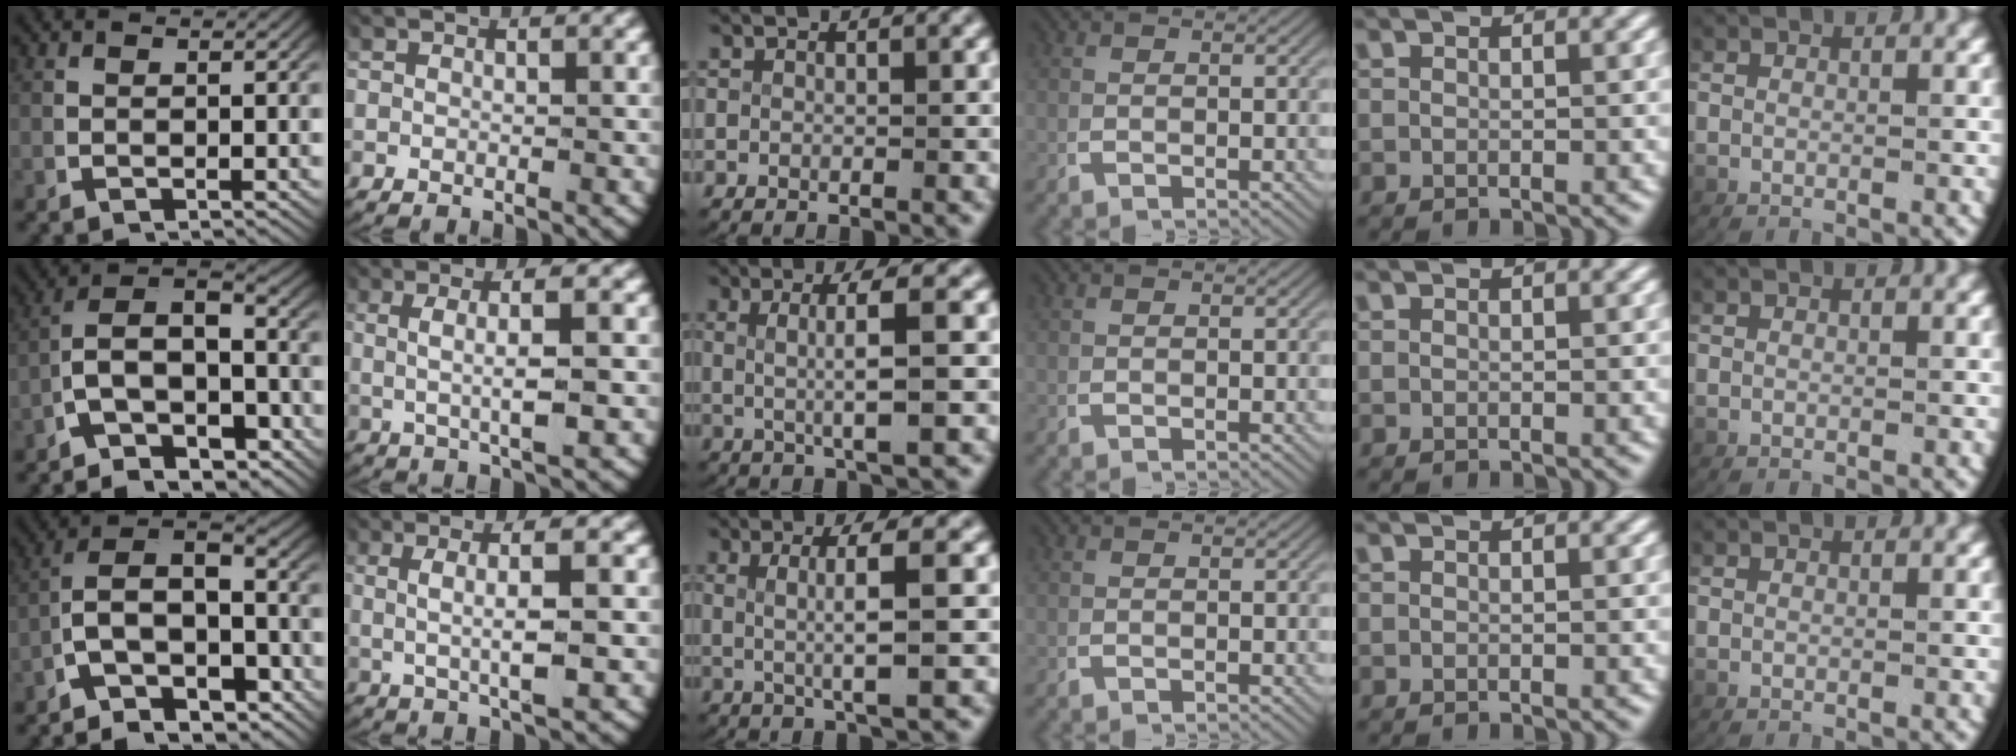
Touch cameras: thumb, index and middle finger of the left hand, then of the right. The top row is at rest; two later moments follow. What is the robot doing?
{"motion": "lift_and_place", "object": "towel"}